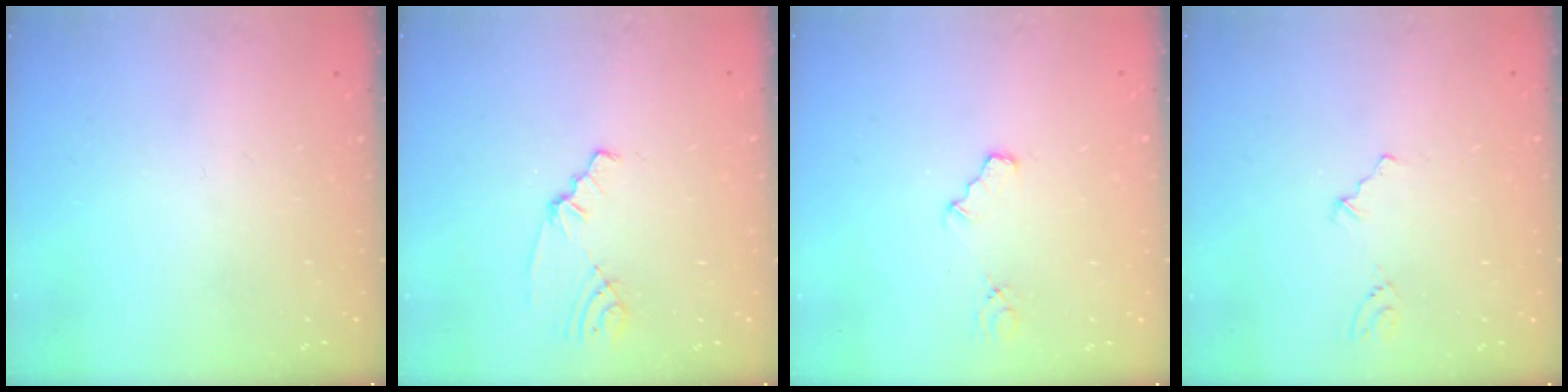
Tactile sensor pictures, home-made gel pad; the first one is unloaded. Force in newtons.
{"total": 1.9, "press": 1.9, "slide": 0.2}
{"total": 5.5, "press": 5.5, "slide": 0.5}
{"total": 1.6, "press": 1.2, "slide": 1.0}